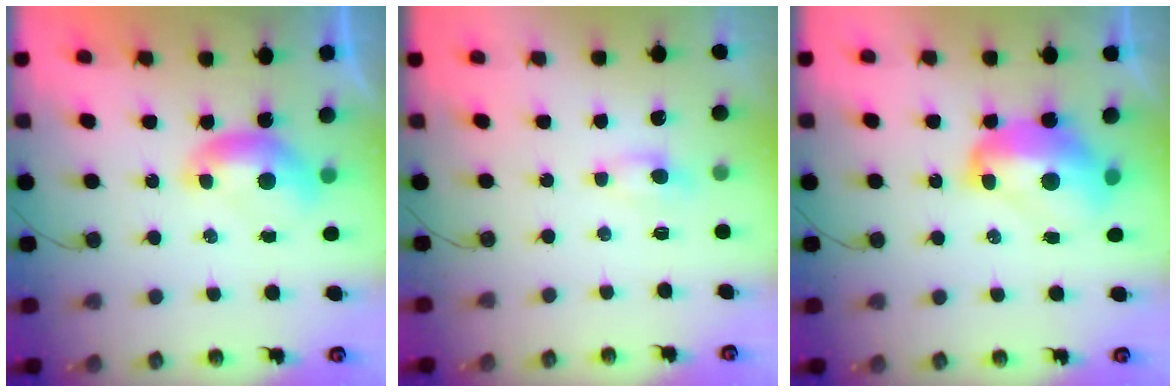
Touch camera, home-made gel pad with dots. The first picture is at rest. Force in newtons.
{"total": 0.5, "press": 0.3, "slide": 0.5}
{"total": 5.0, "press": 4.9, "slide": 0.7}